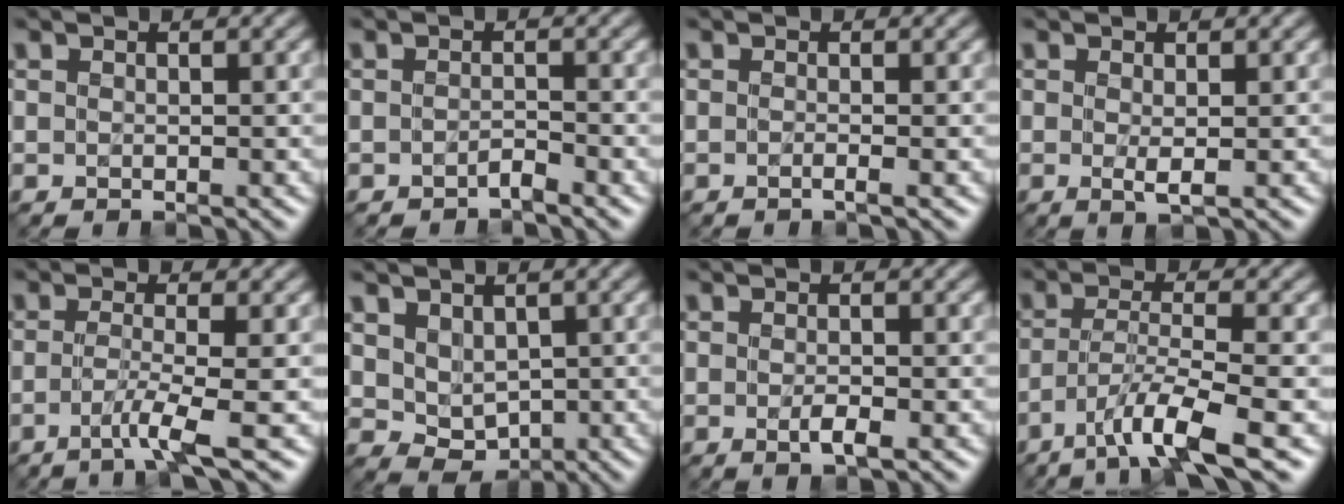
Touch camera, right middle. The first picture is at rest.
{"total": 1.0, "force": [-1.0, 0.1, 0.3], "torque": [-0.004, 0.001, -0.020]}
{"total": 0.7, "force": [-0.5, -0.1, 0.5], "torque": [-0.007, -0.001, -0.011]}
{"total": 1.2, "force": [-0.4, 0.2, 1.2], "torque": [-0.022, -0.003, -0.004]}
{"total": 2.5, "force": [-1.4, -0.7, 1.9], "torque": [-0.041, 0.002, -0.034]}
{"total": 3.6, "force": [0.7, 2.8, 2.1], "torque": [-0.036, -0.004, 0.019]}
{"total": 1.6, "force": [-0.7, 0.4, 1.3], "torque": [-0.024, -0.003, -0.013]}
{"total": 4.8, "force": [-3.1, -0.3, 3.6], "torque": [-0.064, 0.004, -0.066]}